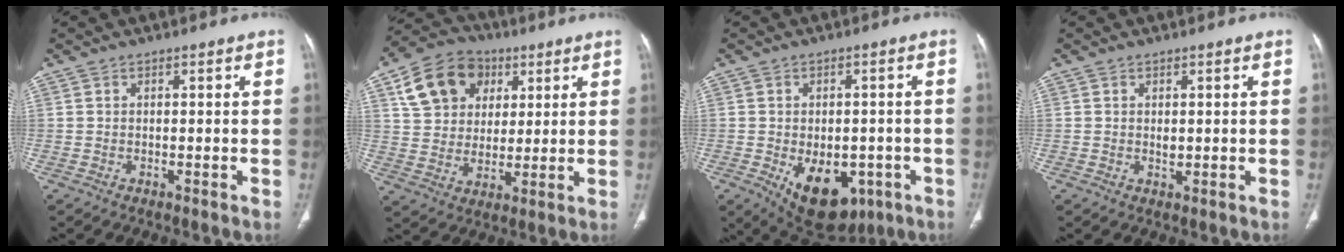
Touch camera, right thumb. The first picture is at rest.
{"total": 14.7, "force": [5.9, 11.5, 7.1], "torque": [-0.108, 0.001, 0.103]}
{"total": 13.9, "force": [-5.4, 8.5, 9.5], "torque": [-0.118, 0.005, -0.059]}
{"total": 1.1, "force": [0.1, 0.8, 0.8], "torque": [-0.010, -0.002, 0.005]}